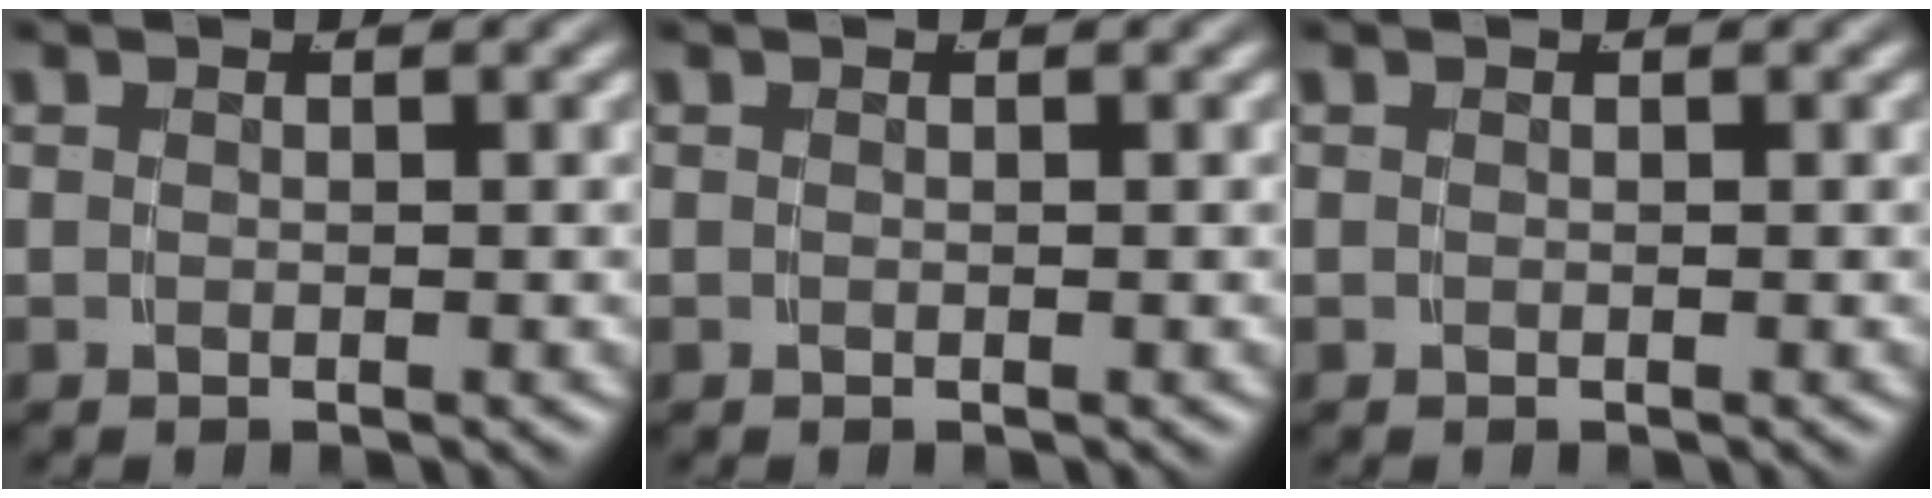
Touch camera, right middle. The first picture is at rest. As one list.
[{"total": 0.0}, {"total": 0.0}]